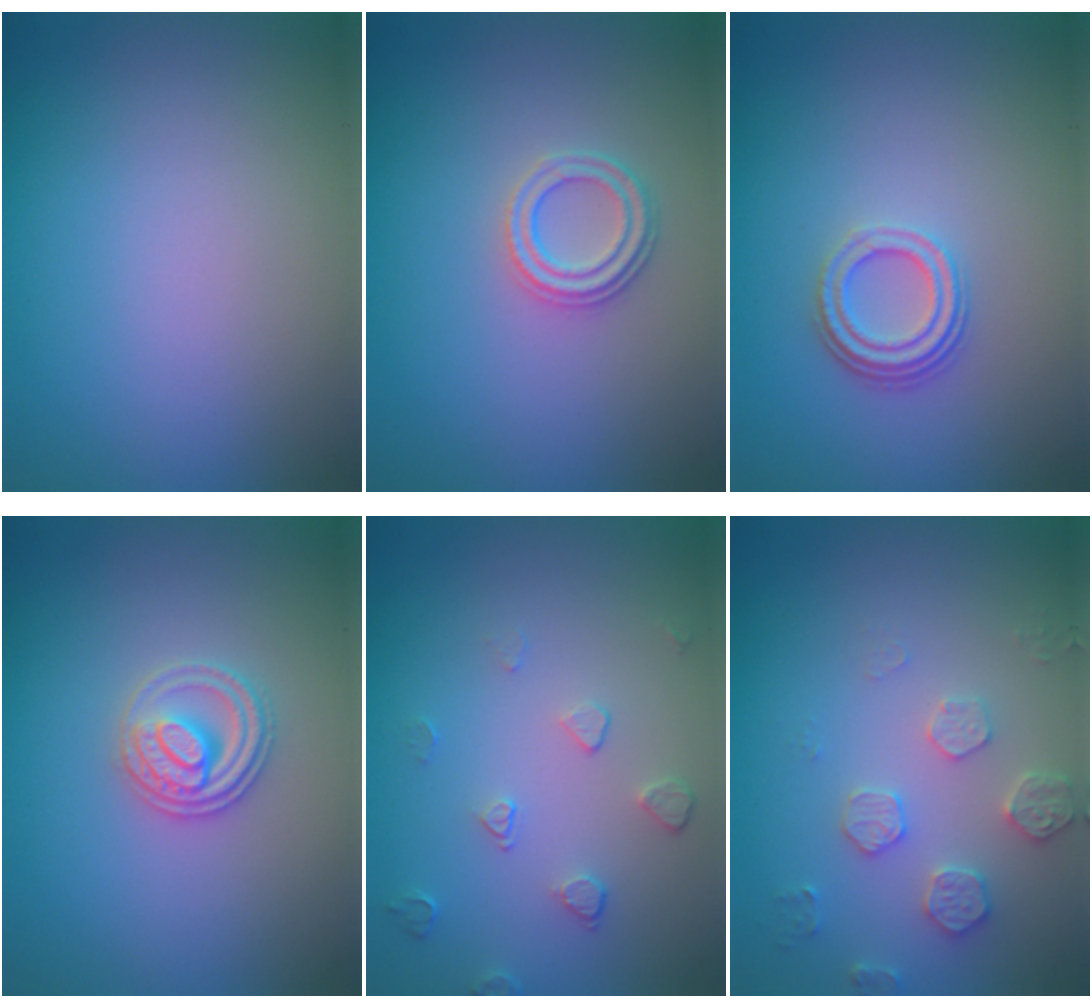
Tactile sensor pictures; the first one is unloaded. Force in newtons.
{"total": 2.4, "press": 2.0, "slide": 1.2}
{"total": 3.1, "press": 2.2, "slide": 2.2}
{"total": 2.7, "press": 2.5, "slide": 0.9}
{"total": 1.6, "press": 1.1, "slide": 1.2}
{"total": 2.7, "press": 2.7, "slide": 0.5}